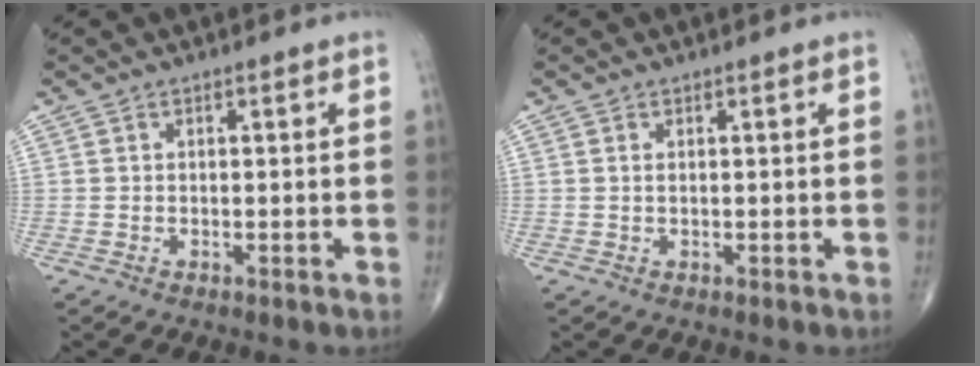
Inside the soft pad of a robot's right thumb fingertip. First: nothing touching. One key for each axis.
{"total": 0.6, "fx": 0.2, "fy": 0.2, "fz": 0.5, "tx": -0.014, "ty": 0.003, "tz": 0.005}